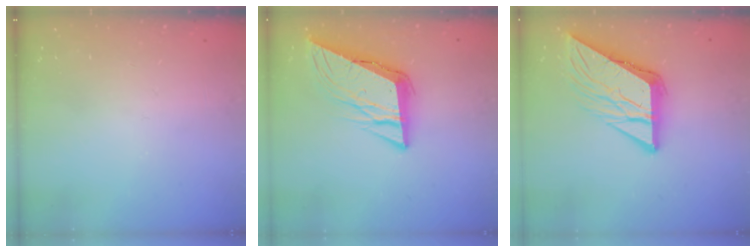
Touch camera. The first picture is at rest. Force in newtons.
{"total": 11.4, "press": 11.2, "slide": 1.9}
{"total": 11.2, "press": 11.2, "slide": 1.1}